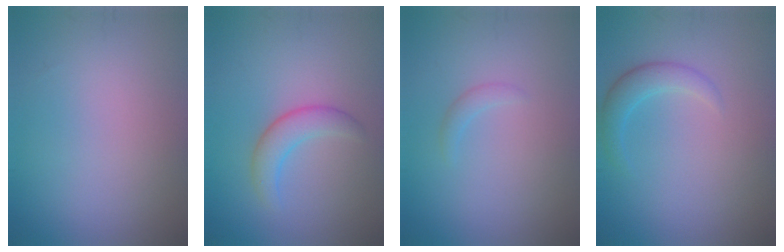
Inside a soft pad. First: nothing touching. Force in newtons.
{"total": 2.7, "press": 2.7, "slide": 0.1}
{"total": 0.9, "press": 0.9, "slide": 0.2}
{"total": 2.2, "press": 2.2, "slide": 0.2}